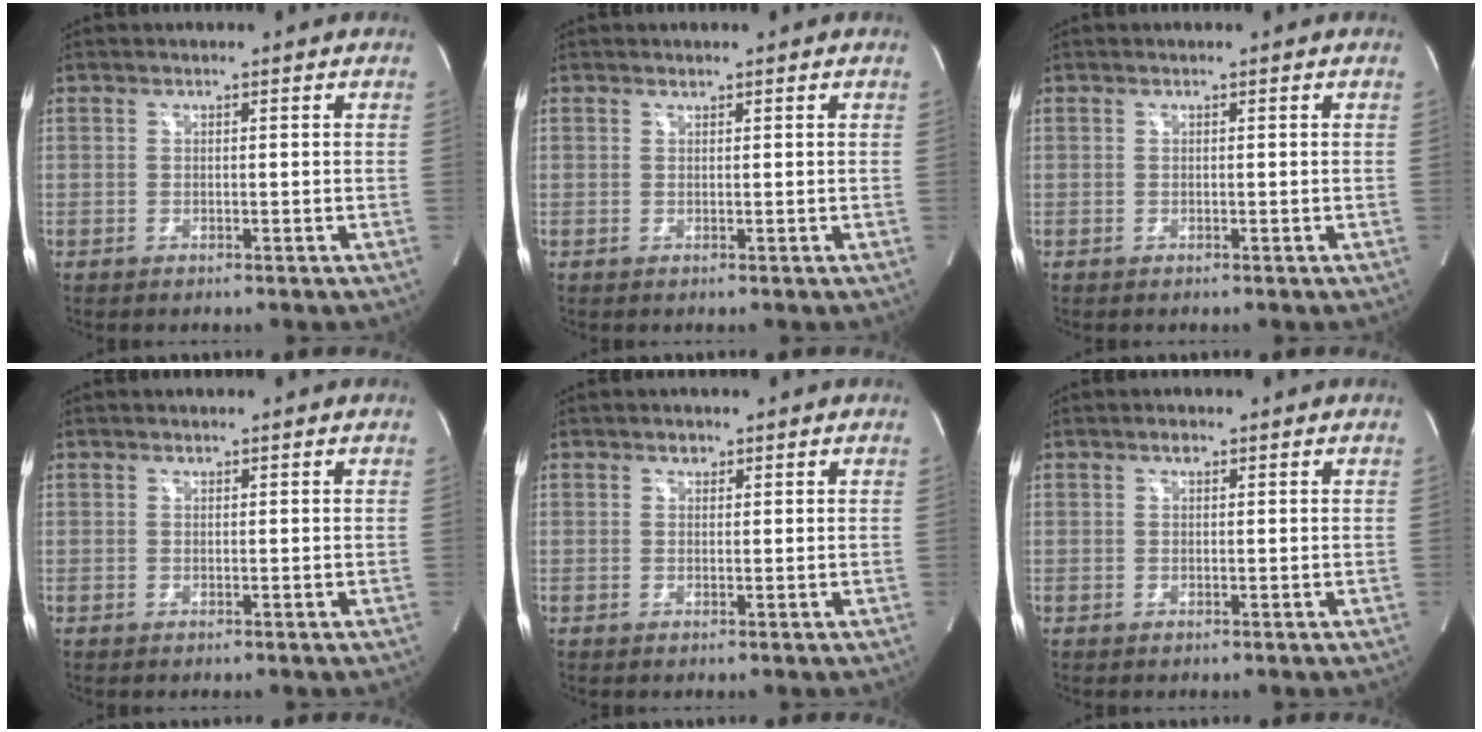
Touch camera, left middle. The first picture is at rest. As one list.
[{"total": 0.0}, {"total": 0.0}, {"total": 0.0}, {"total": 1.0, "force": [0.6, 0.7, 0.2], "torque": [-0.004, -0.001, 0.009]}, {"total": 0.8, "force": [0.5, 0.4, 0.5], "torque": [-0.009, 0.002, 0.008]}]